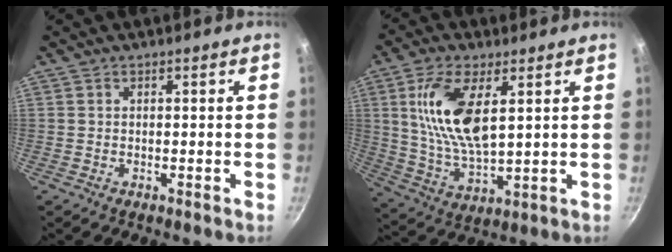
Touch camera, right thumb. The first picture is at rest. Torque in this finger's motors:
{"motor_torque": [0.06, 2.22, 1.51, 0.33, 0.19]}